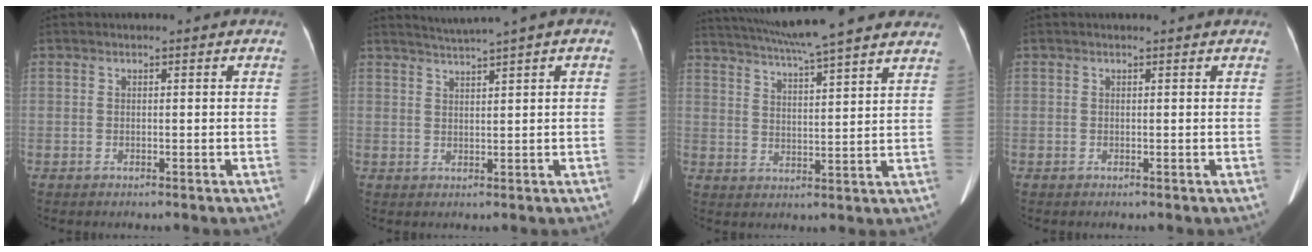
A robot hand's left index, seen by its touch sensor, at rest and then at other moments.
{"total": 3.3, "force": [2.6, -1.0, 1.7], "torque": [-0.035, 0.007, 0.052]}
{"total": 21.2, "force": [18.3, 1.0, 10.6], "torque": [-0.181, 0.023, 0.255]}
{"total": 1.9, "force": [1.8, 0.2, 0.6], "torque": [-0.010, 0.018, 0.018]}